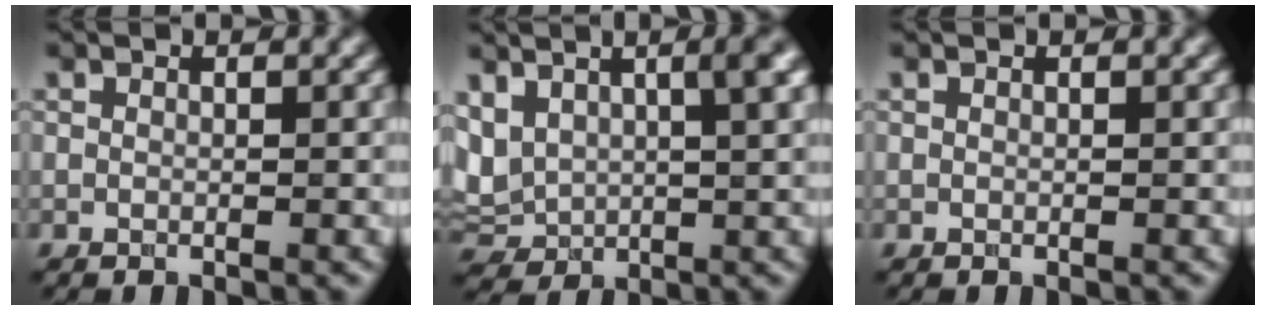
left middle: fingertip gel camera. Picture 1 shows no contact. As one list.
[{"total": 6.5, "force": [2.6, 3.3, 5.0], "torque": [-0.121, 0.010, 0.065]}, {"total": 0.0}]